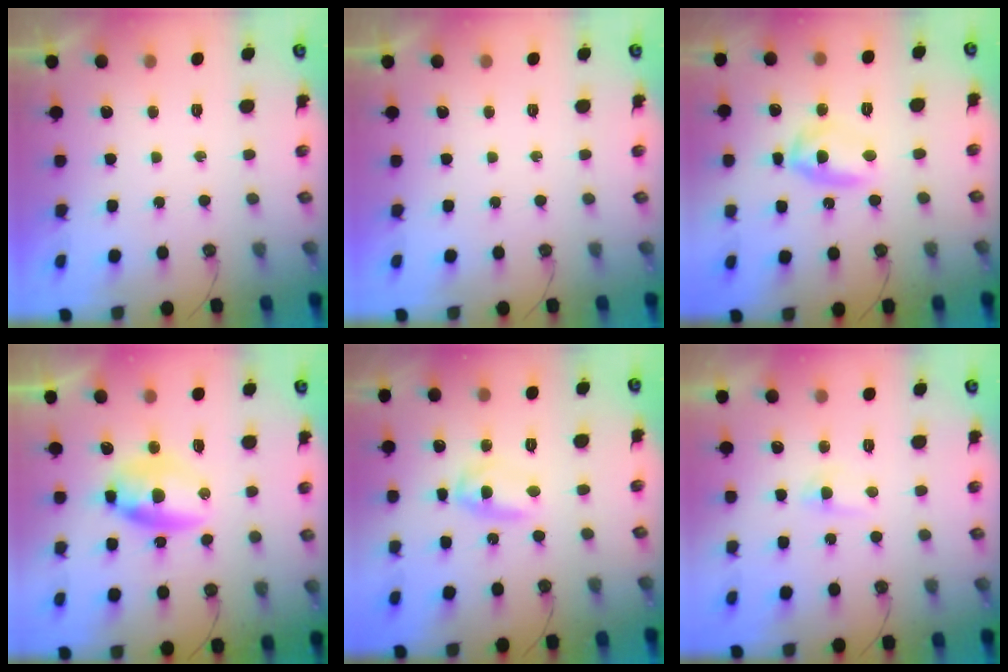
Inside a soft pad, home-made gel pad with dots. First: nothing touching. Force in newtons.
{"total": 0.0}
{"total": 9.8, "press": 9.7, "slide": 0.7}
{"total": 9.0, "press": 8.5, "slide": 3.0}
{"total": 6.6, "press": 6.5, "slide": 0.4}
{"total": 3.3, "press": 3.3, "slide": 0.5}